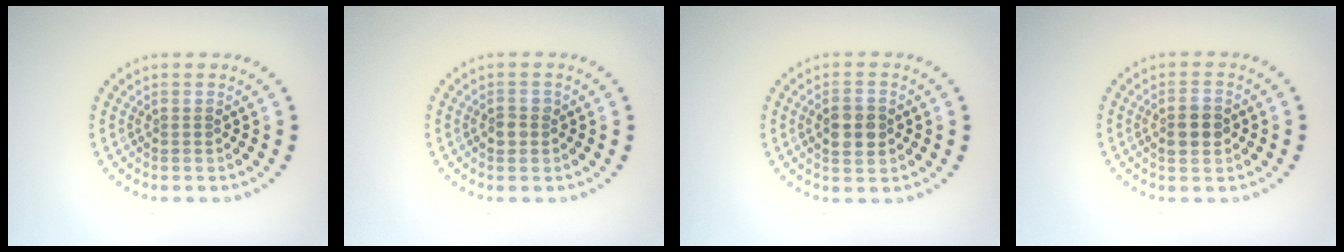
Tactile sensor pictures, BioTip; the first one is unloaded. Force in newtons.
{"total": 1.3, "press": 1.3, "slide": 0.3}
{"total": 3.3, "press": 3.3, "slide": 0.3}
{"total": 2.5, "press": 2.5, "slide": 0.2}